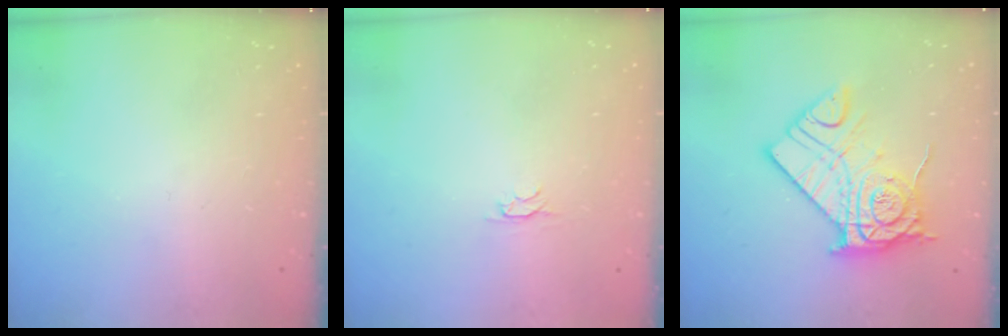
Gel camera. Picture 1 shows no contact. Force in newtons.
{"total": 2.4, "press": 2.3, "slide": 0.5}
{"total": 16.8, "press": 16.8, "slide": 0.6}